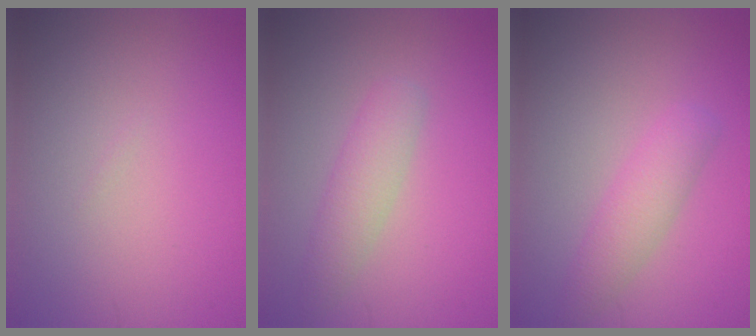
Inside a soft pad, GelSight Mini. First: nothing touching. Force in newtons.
{"total": 2.7, "press": 2.7, "slide": 0.1}
{"total": 2.9, "press": 2.9, "slide": 0.1}